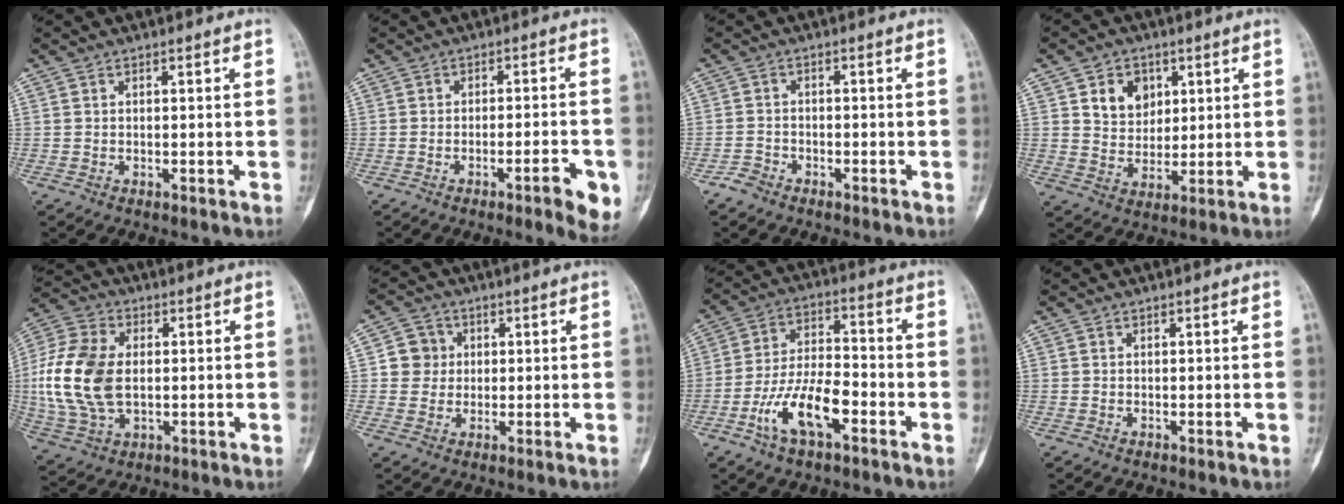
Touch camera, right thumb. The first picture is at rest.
{"total": 7.3, "force": [-3.3, 1.5, 6.4], "torque": [-0.080, 0.009, -0.040]}
{"total": 2.3, "force": [-1.9, 1.3, 0.5], "torque": [-0.013, 0.007, -0.038]}
{"total": 8.0, "force": [3.1, 6.3, 3.9], "torque": [-0.030, -0.014, 0.056]}
{"total": 16.1, "force": [0.2, 10.3, 12.3], "torque": [-0.256, 0.007, 0.006]}
{"total": 5.1, "force": [0.7, 4.9, 1.0], "torque": [0.013, 0.006, 0.006]}
{"total": 12.6, "force": [-5.5, 5.5, 10.0], "torque": [-0.190, 0.037, -0.101]}
{"total": 0.0}